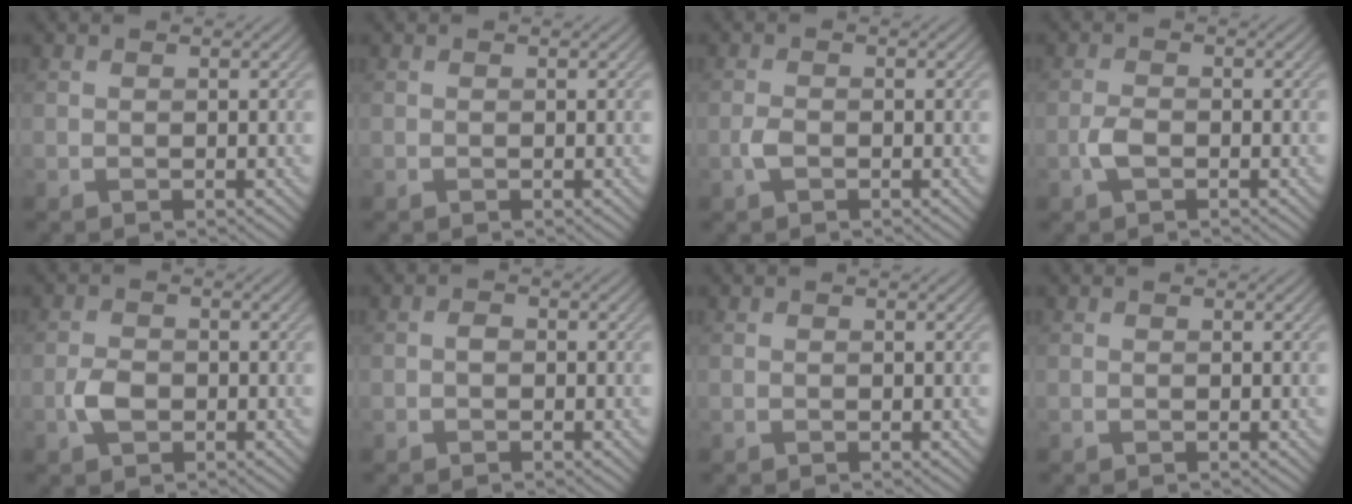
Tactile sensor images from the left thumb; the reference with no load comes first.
{"total": 0.0}
{"total": 1.6, "force": [-0.8, 0.8, 1.2], "torque": [-0.026, 0.000, -0.018]}
{"total": 2.2, "force": [-1.0, 1.1, 1.7], "torque": [-0.036, 0.000, -0.024]}
{"total": 2.8, "force": [-1.0, 1.9, 1.9], "torque": [-0.040, 0.000, -0.023]}
{"total": 1.0, "force": [-0.4, 0.7, 0.6], "torque": [-0.011, 0.001, -0.009]}
{"total": 0.0}
{"total": 0.0}